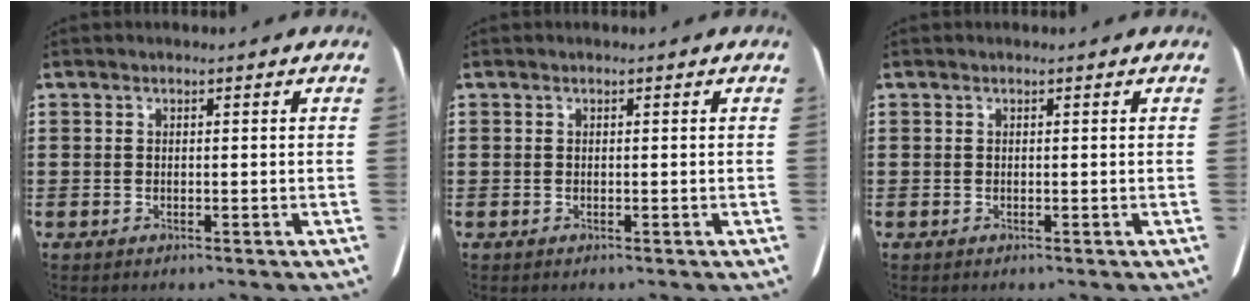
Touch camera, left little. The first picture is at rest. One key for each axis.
{"total": 0.0}
{"total": 0.0}